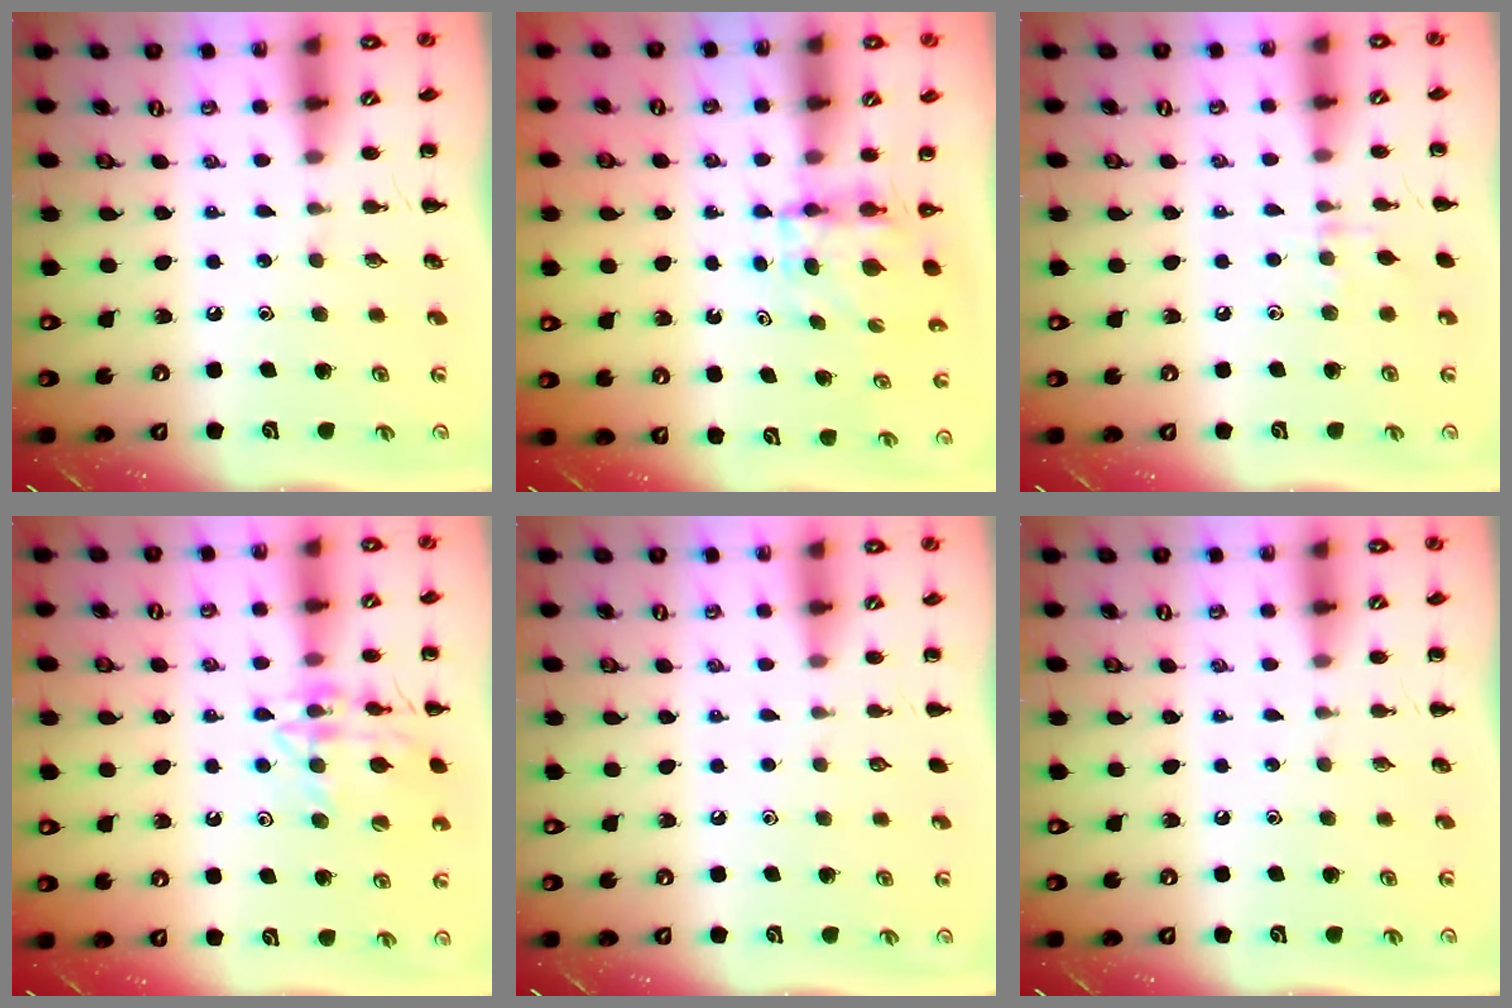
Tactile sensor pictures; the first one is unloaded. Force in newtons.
{"total": 3.9, "press": 3.9, "slide": 0.3}
{"total": 5.3, "press": 5.0, "slide": 1.7}
{"total": 15.9, "press": 15.8, "slide": 1.5}
{"total": 0.0}
{"total": 0.0}